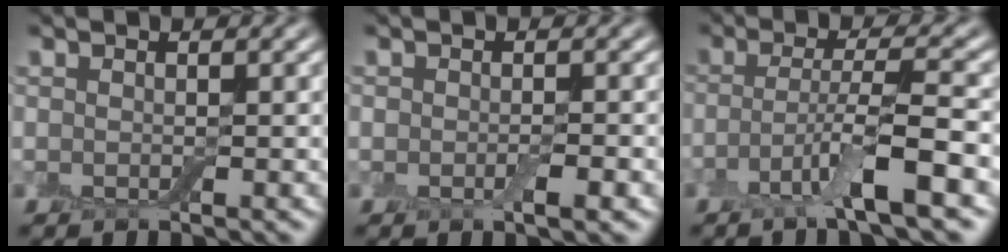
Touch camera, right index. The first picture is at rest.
{"total": 1.7, "force": [-0.7, 0.8, 1.3], "torque": [-0.022, -0.007, -0.008]}
{"total": 5.3, "force": [-2.4, 0.5, 4.7], "torque": [-0.081, -0.001, -0.054]}